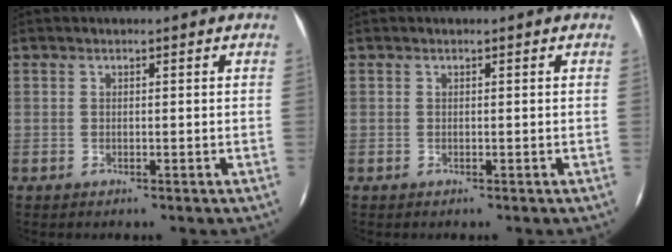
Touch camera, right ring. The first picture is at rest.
{"total": 0.0}